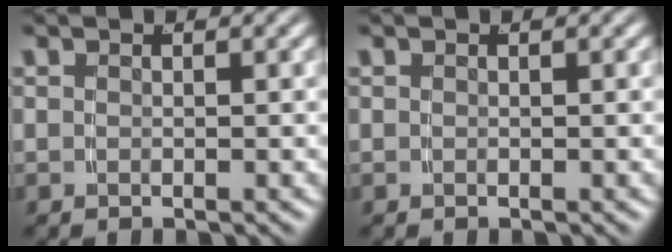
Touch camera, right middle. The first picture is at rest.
{"total": 0.0}